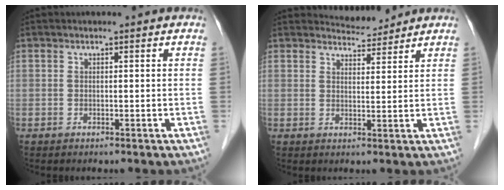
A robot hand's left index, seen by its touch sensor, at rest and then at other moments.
{"total": 3.5, "force": [3.4, 0.4, -0.5], "torque": [-0.003, -0.004, 0.056]}